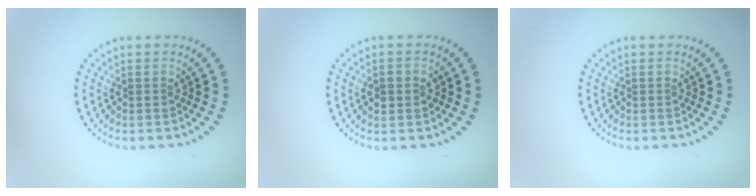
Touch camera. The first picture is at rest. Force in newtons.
{"total": 1.2, "press": 1.2, "slide": 0.1}
{"total": 0.0}